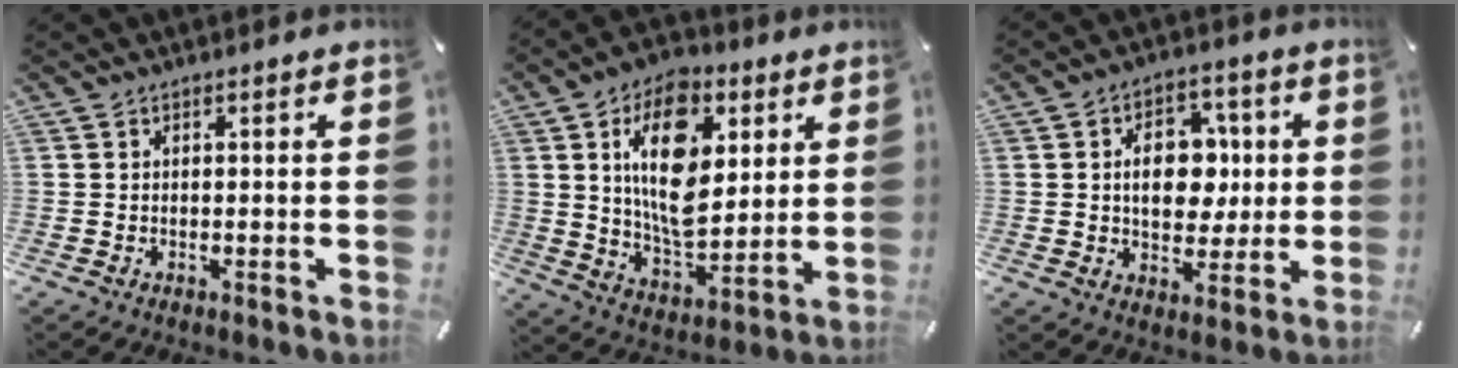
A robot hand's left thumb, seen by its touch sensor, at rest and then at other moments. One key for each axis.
{"total": 18.1, "fx": 5.4, "fy": 11.3, "fz": 13.0, "tx": -0.236, "ty": -0.010, "tz": 0.092}
{"total": 11.9, "fx": 1.2, "fy": 8.7, "fz": 8.0, "tx": -0.112, "ty": 0.004, "tz": 0.017}